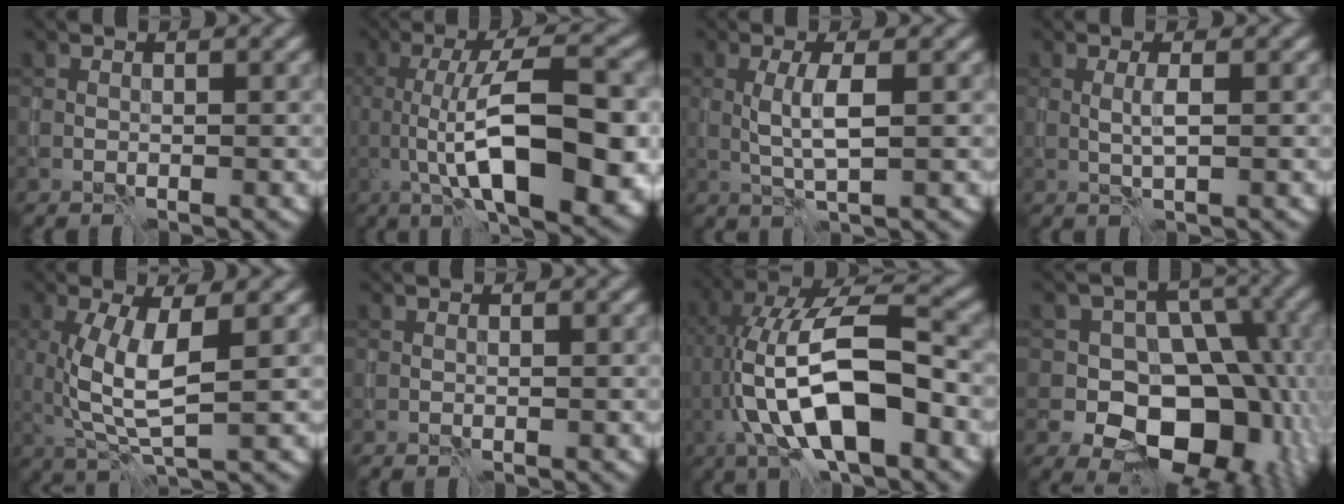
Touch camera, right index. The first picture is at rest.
{"total": 12.0, "force": [-2.1, 3.8, 11.2], "torque": [-0.168, -0.001, -0.040]}
{"total": 2.9, "force": [0.0, 0.4, 2.8], "torque": [-0.058, 0.004, 0.000]}
{"total": 1.3, "force": [0.0, -0.1, 1.3], "torque": [-0.028, 0.002, -0.001]}
{"total": 5.4, "force": [0.4, 1.8, 5.1], "torque": [-0.118, -0.010, 0.013]}
{"total": 0.0}
{"total": 12.4, "force": [-2.1, 4.8, 11.3], "torque": [-0.201, 0.015, -0.046]}
{"total": 13.2, "force": [-2.8, 9.9, 8.4], "torque": [-0.066, 0.008, -0.065]}